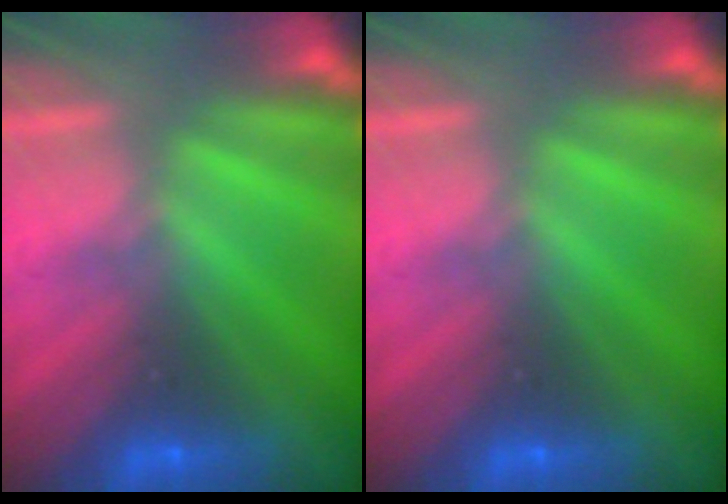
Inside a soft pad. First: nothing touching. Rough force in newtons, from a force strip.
{"total": 0.0}